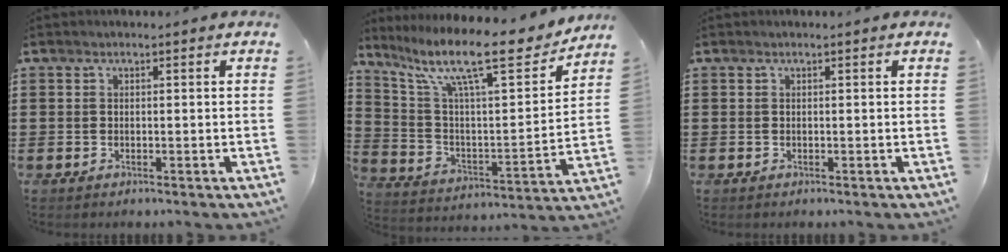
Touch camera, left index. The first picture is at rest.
{"total": 14.7, "force": [10.7, 2.8, 9.8], "torque": [-0.202, -0.063, 0.172]}
{"total": 0.0}